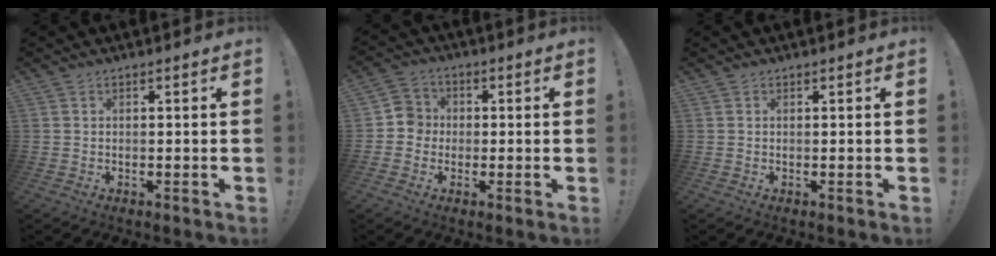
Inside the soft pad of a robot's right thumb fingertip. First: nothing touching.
{"total": 5.7, "force": [-1.5, 5.3, 1.2], "torque": [-0.020, 0.019, -0.029]}
{"total": 0.0}